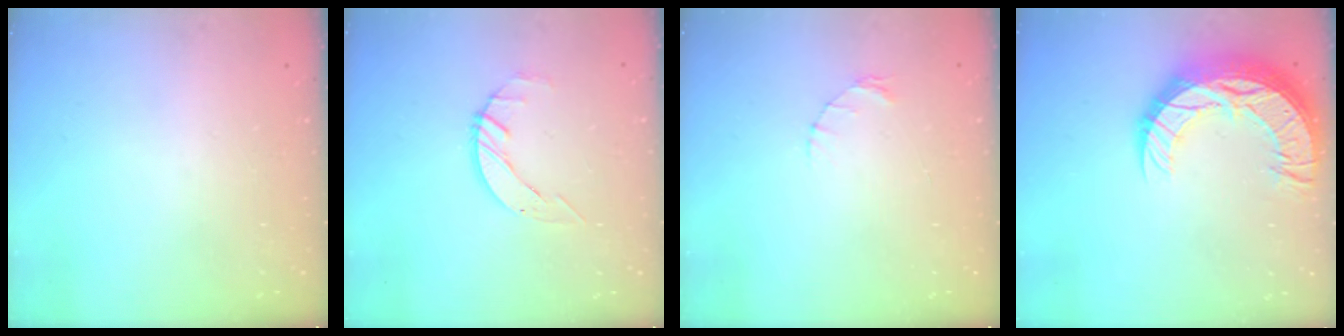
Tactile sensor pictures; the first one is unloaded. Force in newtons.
{"total": 2.4, "press": 2.4, "slide": 0.1}
{"total": 2.0, "press": 2.0, "slide": 0.4}
{"total": 17.5, "press": 17.4, "slide": 1.4}